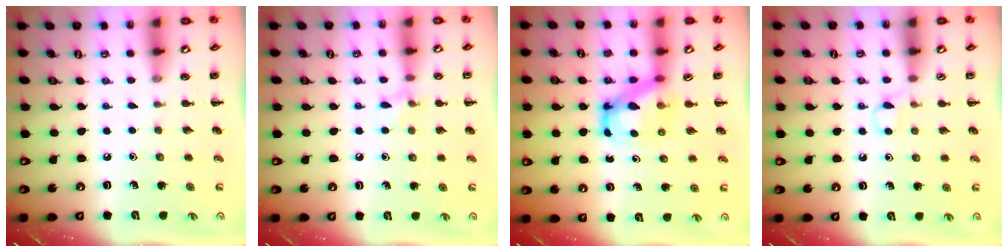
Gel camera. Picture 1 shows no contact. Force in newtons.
{"total": 5.7, "press": 5.4, "slide": 1.8}
{"total": 5.8, "press": 5.8, "slide": 0.8}
{"total": 3.2, "press": 2.9, "slide": 1.2}